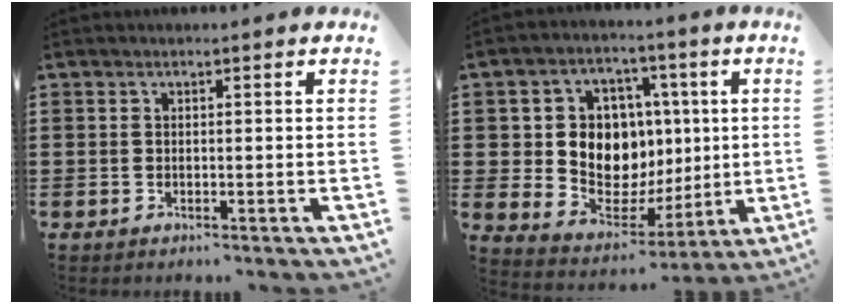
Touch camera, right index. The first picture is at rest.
{"total": 9.8, "force": [2.1, 8.5, 4.4], "torque": [-0.092, -0.004, 0.047]}